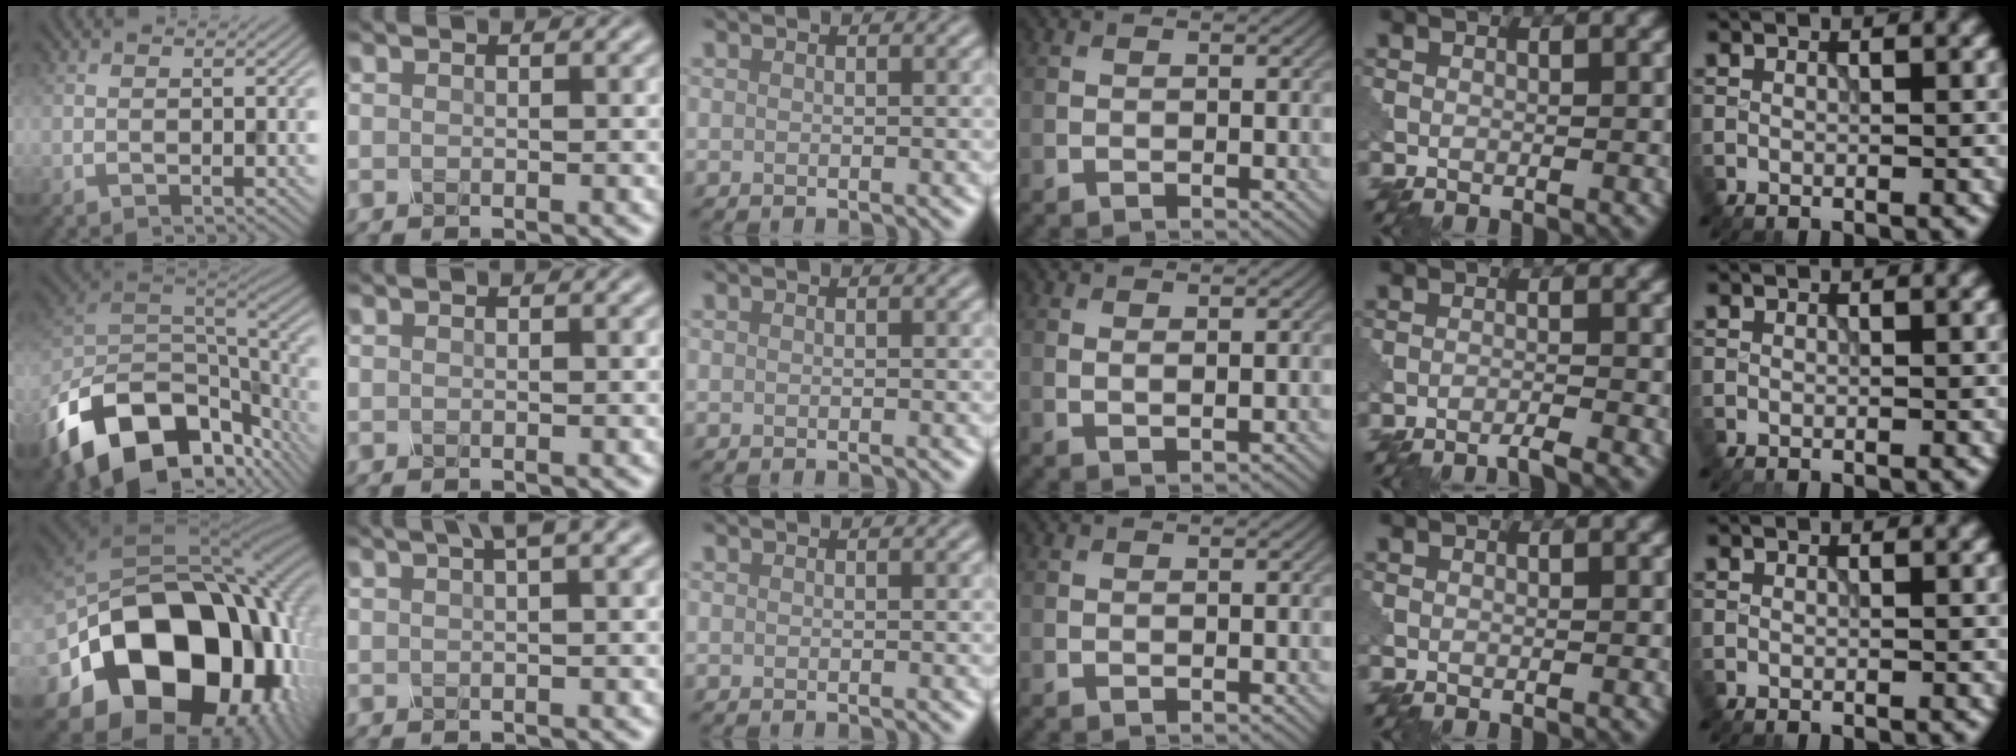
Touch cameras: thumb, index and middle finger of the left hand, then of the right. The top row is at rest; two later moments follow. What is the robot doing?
{"motion": "shake", "object": "sieve"}